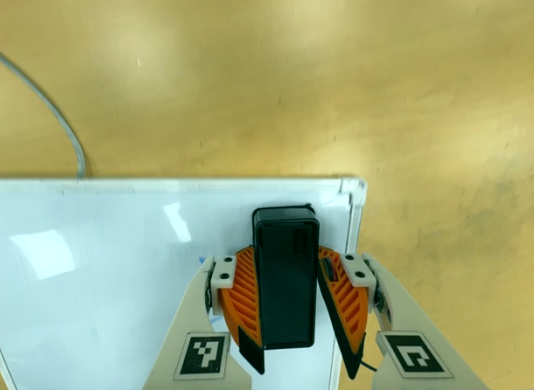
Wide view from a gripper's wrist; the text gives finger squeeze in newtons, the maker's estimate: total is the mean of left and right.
{"total": 10.7, "left": 11.9, "right": 9.4}